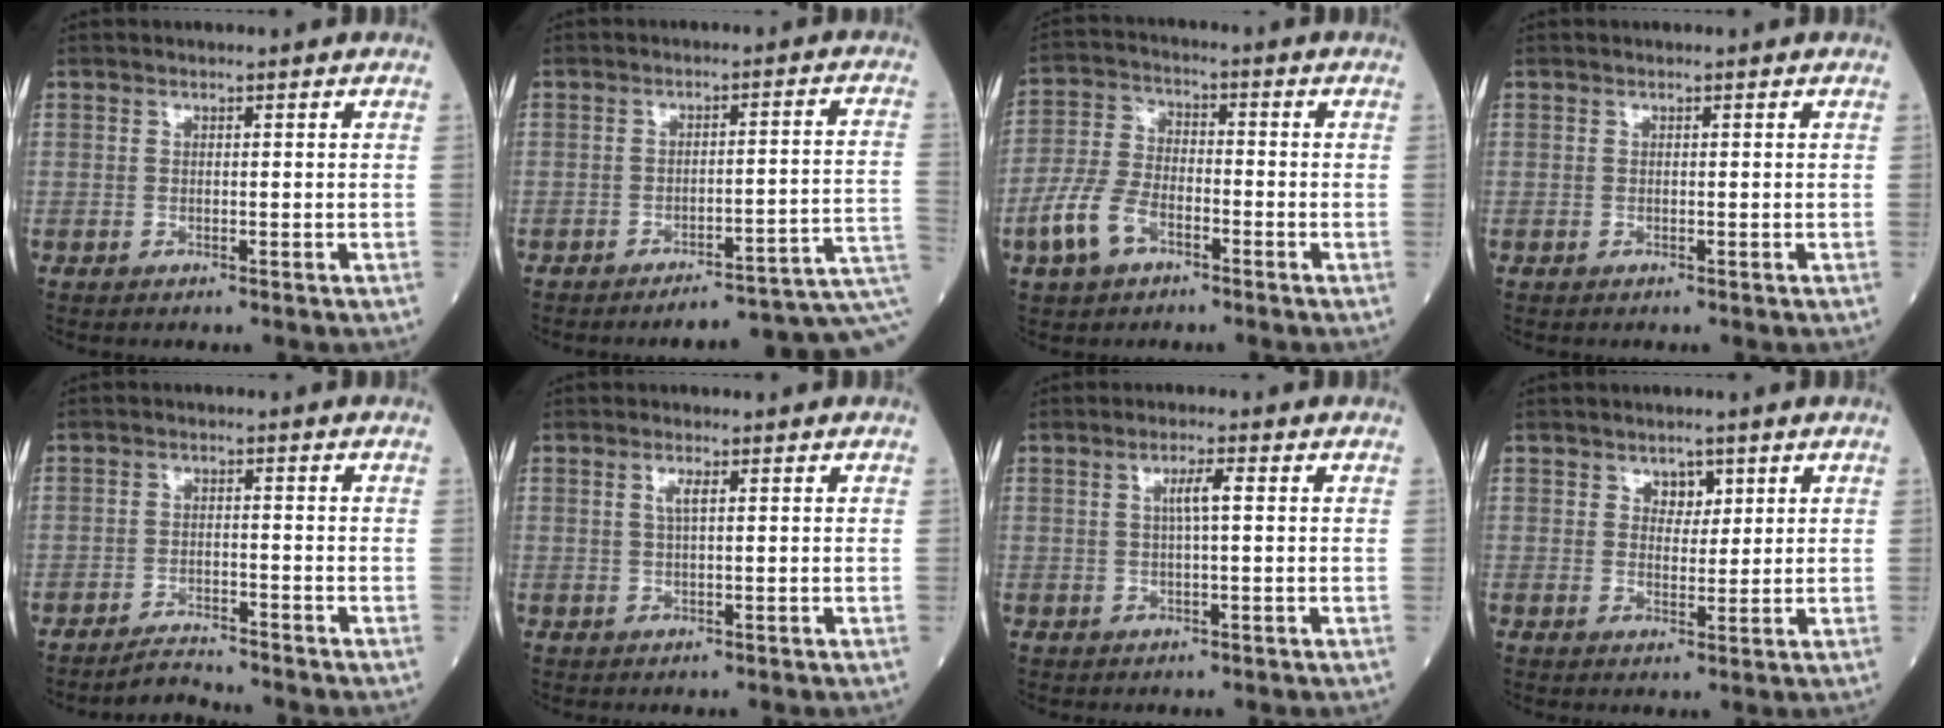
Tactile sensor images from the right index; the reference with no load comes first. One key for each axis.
{"total": 9.7, "fx": -6.3, "fy": 0.2, "fz": 7.4, "tx": -0.080, "ty": 0.027, "tz": -0.082}
{"total": 8.0, "fx": -4.0, "fy": 4.4, "fz": 5.4, "tx": -0.128, "ty": 0.008, "tz": -0.081}
{"total": 0.0}
{"total": 3.1, "fx": -3.1, "fy": -0.5, "fz": -0.1, "tx": -0.005, "ty": -0.019, "tz": -0.050}
{"total": 1.8, "fx": 0.6, "fy": 0.2, "fz": 1.6, "tx": -0.035, "ty": 0.001, "tz": 0.010}
{"total": 2.8, "fx": 0.5, "fy": 0.1, "fz": 2.7, "tx": -0.050, "ty": 0.002, "tz": 0.009}
{"total": 2.7, "fx": 1.5, "fy": 1.8, "fz": 1.4, "tx": -0.014, "ty": 0.001, "tz": 0.023}